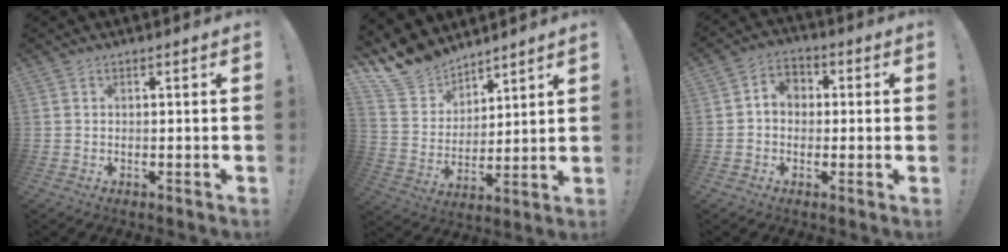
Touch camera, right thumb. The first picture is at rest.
{"total": 12.9, "force": [11.1, 6.2, 1.8], "torque": [-0.065, -0.087, 0.216]}
{"total": 5.6, "force": [-0.2, 4.6, 3.1], "torque": [-0.062, 0.019, 0.000]}